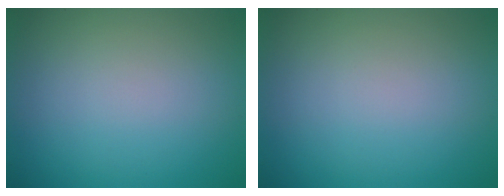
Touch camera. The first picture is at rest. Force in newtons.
{"total": 0.0}